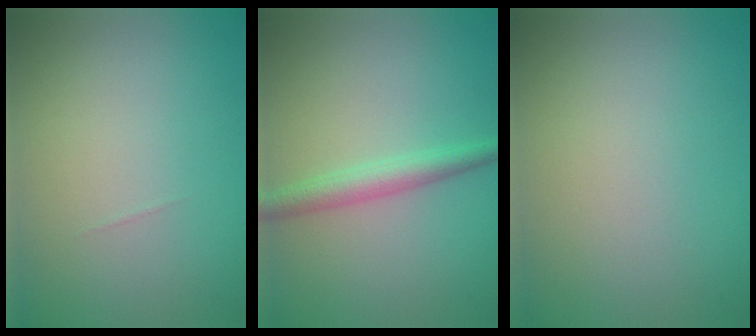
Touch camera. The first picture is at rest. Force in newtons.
{"total": 2.7, "press": 2.7, "slide": 0.0}
{"total": 0.0}